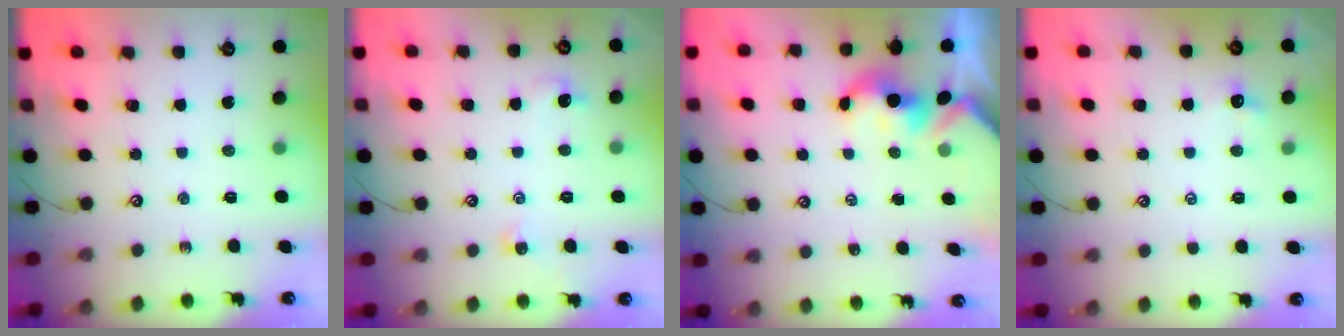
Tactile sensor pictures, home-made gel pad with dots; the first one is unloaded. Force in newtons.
{"total": 2.0, "press": 1.9, "slide": 0.5}
{"total": 1.5, "press": 1.5, "slide": 0.2}
{"total": 0.5, "press": 0.1, "slide": 0.5}